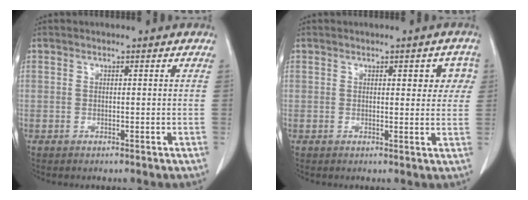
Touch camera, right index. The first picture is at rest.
{"total": 4.0, "force": [1.3, 1.9, 3.3], "torque": [-0.026, 0.010, 0.013]}